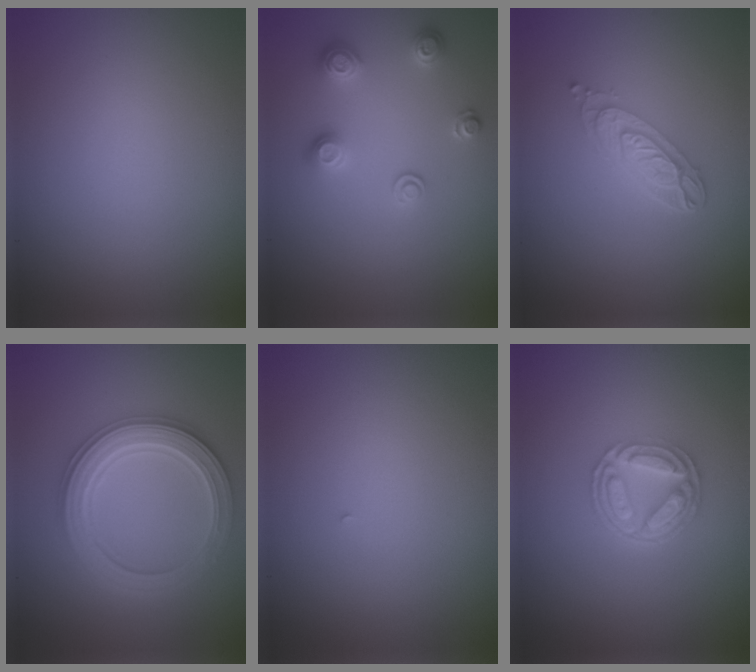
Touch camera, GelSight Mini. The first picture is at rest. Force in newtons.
{"total": 2.4, "press": 2.4, "slide": 0.4}
{"total": 3.5, "press": 2.7, "slide": 2.2}
{"total": 5.5, "press": 5.5, "slide": 0.9}
{"total": 0.0}
{"total": 5.1, "press": 3.7, "slide": 3.4}